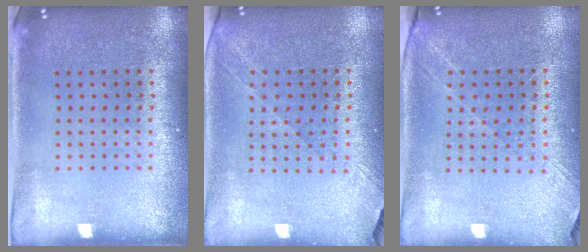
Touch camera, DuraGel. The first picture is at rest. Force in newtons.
{"total": 1.4, "press": 1.2, "slide": 0.8}
{"total": 1.4, "press": 1.3, "slide": 0.6}